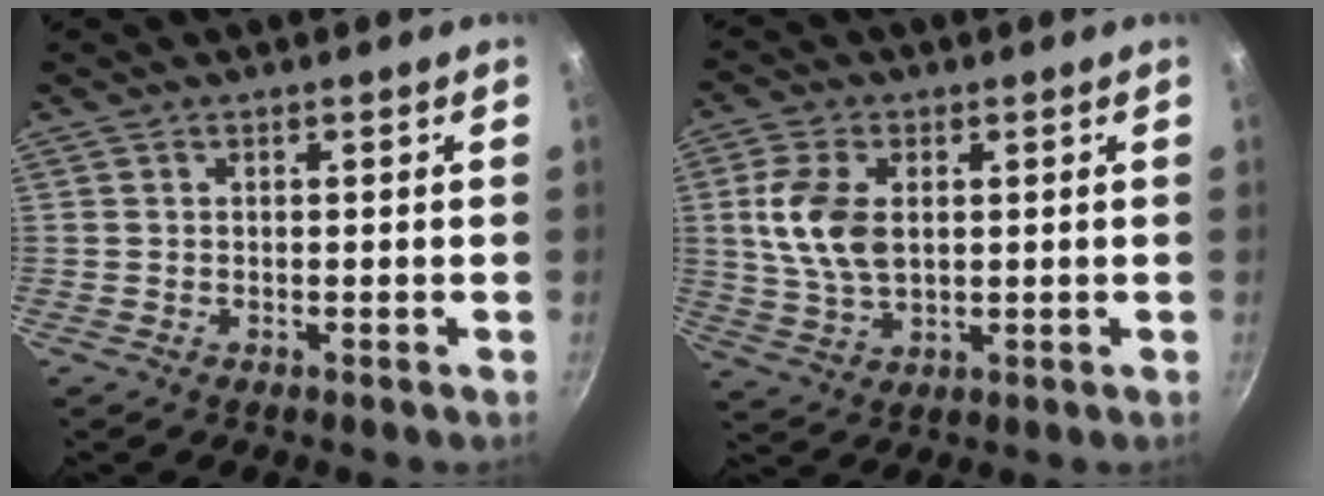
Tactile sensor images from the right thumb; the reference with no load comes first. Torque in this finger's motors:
{"motor_torque": [0.13, 0.13, 0.74, -0.22, 0.12]}